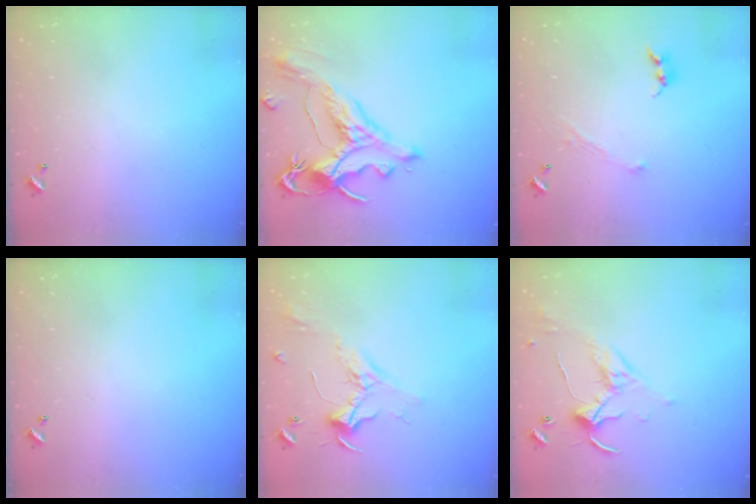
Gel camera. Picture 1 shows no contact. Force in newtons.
{"total": 3.8, "press": 3.4, "slide": 1.7}
{"total": 1.3, "press": 1.2, "slide": 0.5}
{"total": 0.0}
{"total": 2.5, "press": 2.3, "slide": 0.8}
{"total": 1.2, "press": 0.8, "slide": 0.8}